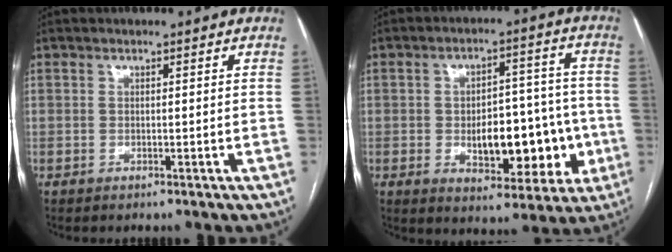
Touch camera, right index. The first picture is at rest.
{"total": 12.8, "force": [-2.5, 6.5, 10.7], "torque": [-0.139, 0.025, -0.022]}